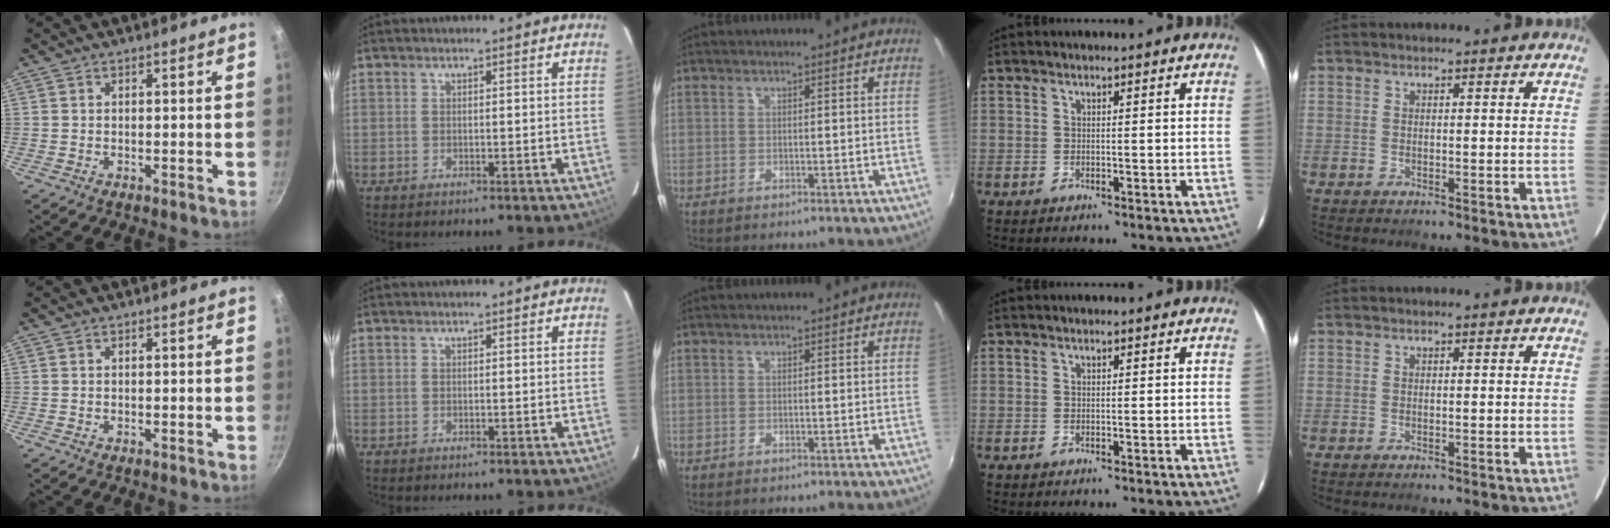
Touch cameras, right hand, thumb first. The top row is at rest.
{}